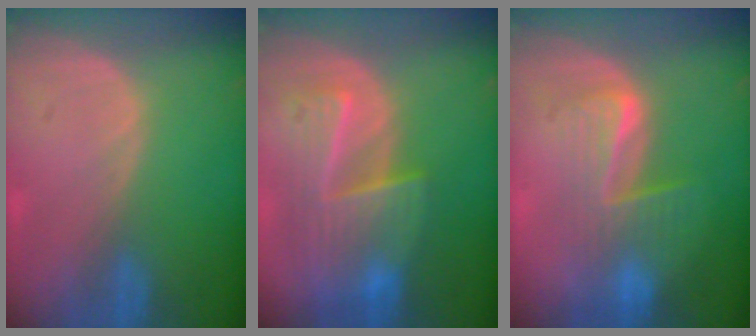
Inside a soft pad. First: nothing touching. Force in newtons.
{"total": 8.9, "press": 8.3, "slide": 3.3}
{"total": 6.3, "press": 6.1, "slide": 1.5}